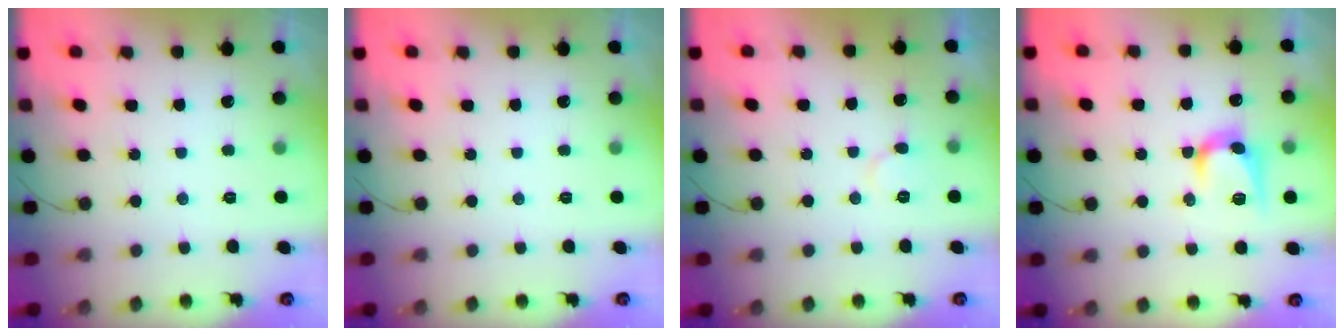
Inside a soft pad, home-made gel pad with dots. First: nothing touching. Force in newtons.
{"total": 0.0}
{"total": 6.1, "press": 6.1, "slide": 0.5}
{"total": 9.9, "press": 9.9, "slide": 0.3}